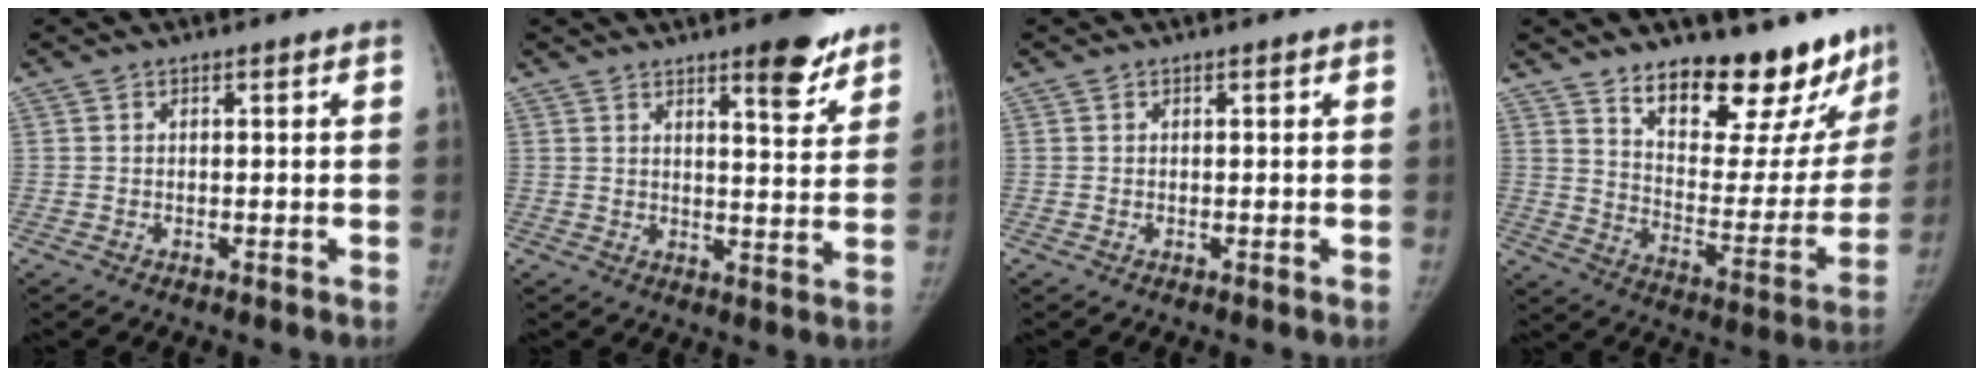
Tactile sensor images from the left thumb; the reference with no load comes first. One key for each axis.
{"total": 8.7, "fx": 6.0, "fy": 2.5, "fz": 5.8, "tx": -0.052, "ty": -0.038, "tz": 0.080}
{"total": 0.0}
{"total": 23.9, "fx": 18.4, "fy": 9.3, "fz": 12.2, "tx": -0.124, "ty": -0.119, "tz": 0.264}